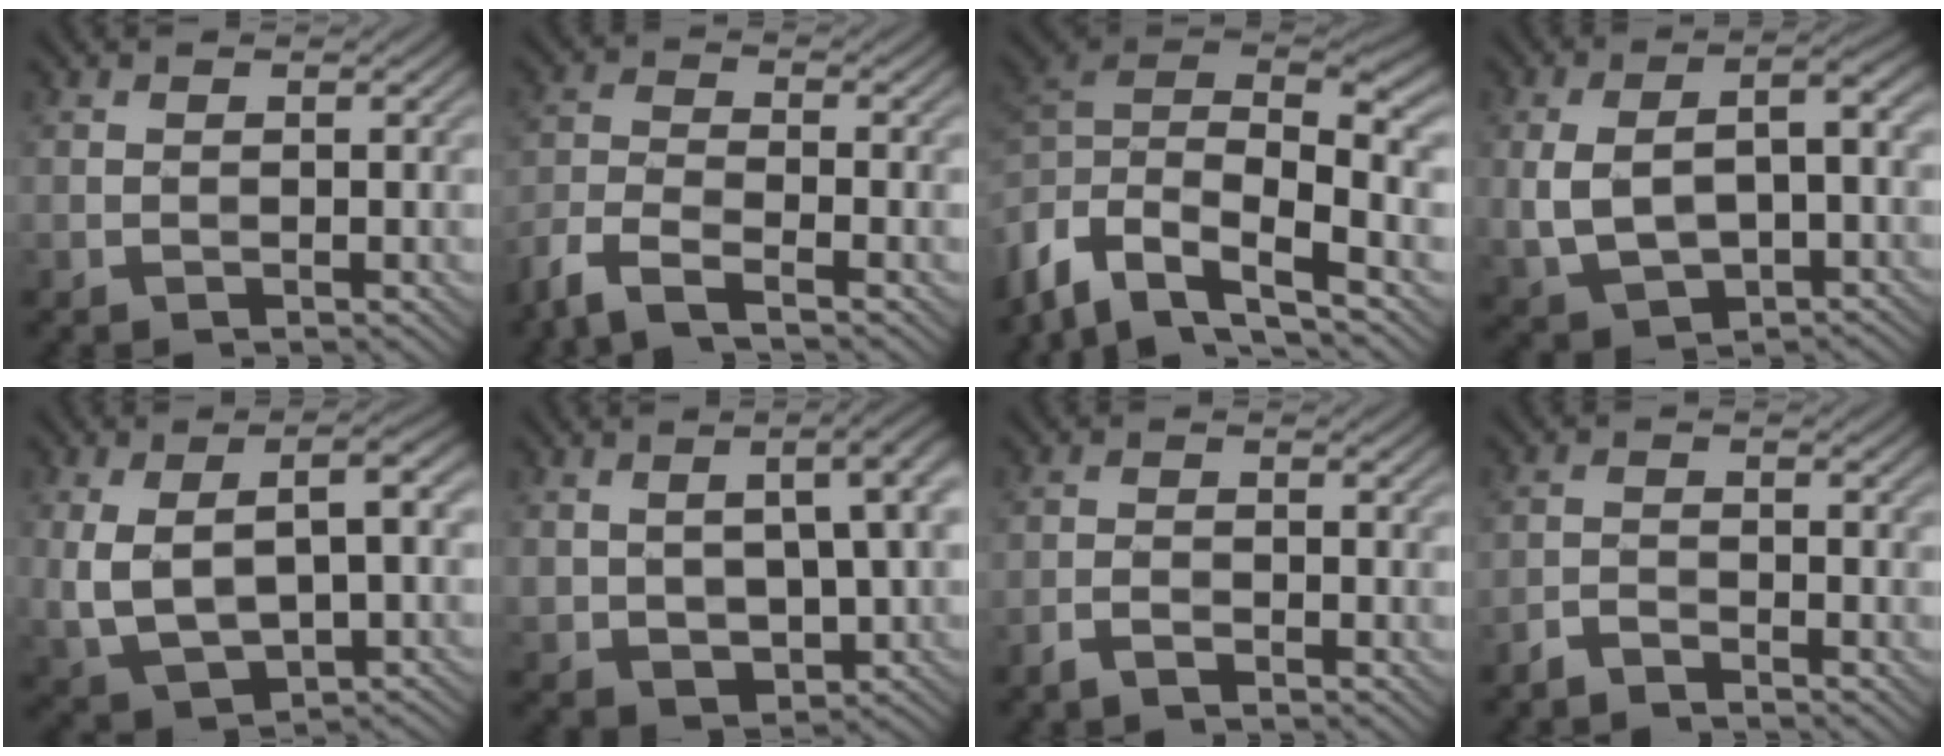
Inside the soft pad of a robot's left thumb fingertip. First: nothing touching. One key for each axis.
{"total": 5.8, "fx": -4.5, "fy": 1.4, "fz": 3.4, "tx": -0.078, "ty": -0.008, "tz": -0.103}
{"total": 11.5, "fx": -4.7, "fy": 5.9, "fz": 8.7, "tx": -0.203, "ty": -0.006, "tz": -0.095}
{"total": 9.1, "fx": -1.0, "fy": 5.2, "fz": 7.4, "tx": -0.158, "ty": -0.013, "tz": -0.011}
{"total": 9.8, "fx": 0.0, "fy": 5.2, "fz": 8.3, "tx": -0.179, "ty": -0.018, "tz": 0.011}
{"total": 10.9, "fx": 0.9, "fy": 5.9, "fz": 9.2, "tx": -0.165, "ty": -0.013, "tz": 0.040}
{"total": 1.8, "fx": -1.5, "fy": 0.5, "fz": 1.0, "tx": -0.023, "ty": -0.001, "tz": -0.033}
{"total": 2.1, "fx": -2.0, "fy": 0.2, "fz": 0.7, "tx": -0.013, "ty": -0.001, "tz": -0.048}